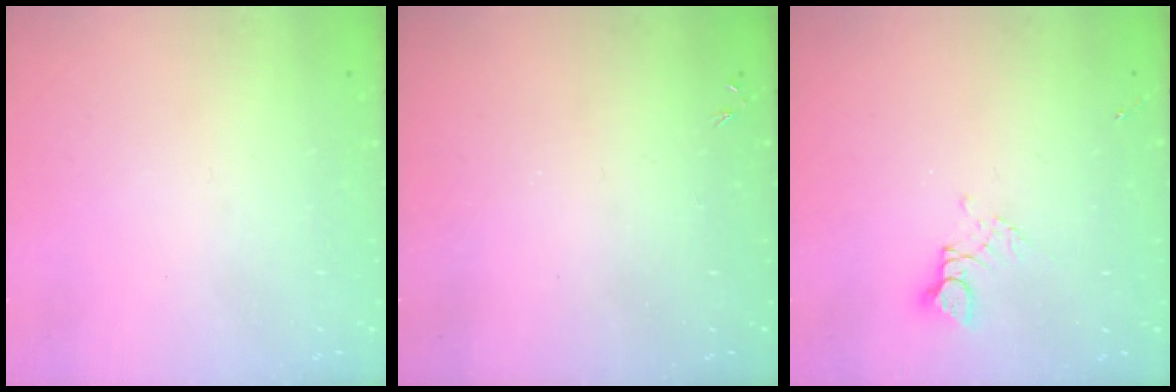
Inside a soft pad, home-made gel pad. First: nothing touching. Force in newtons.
{"total": 0.0}
{"total": 3.3, "press": 3.2, "slide": 0.4}